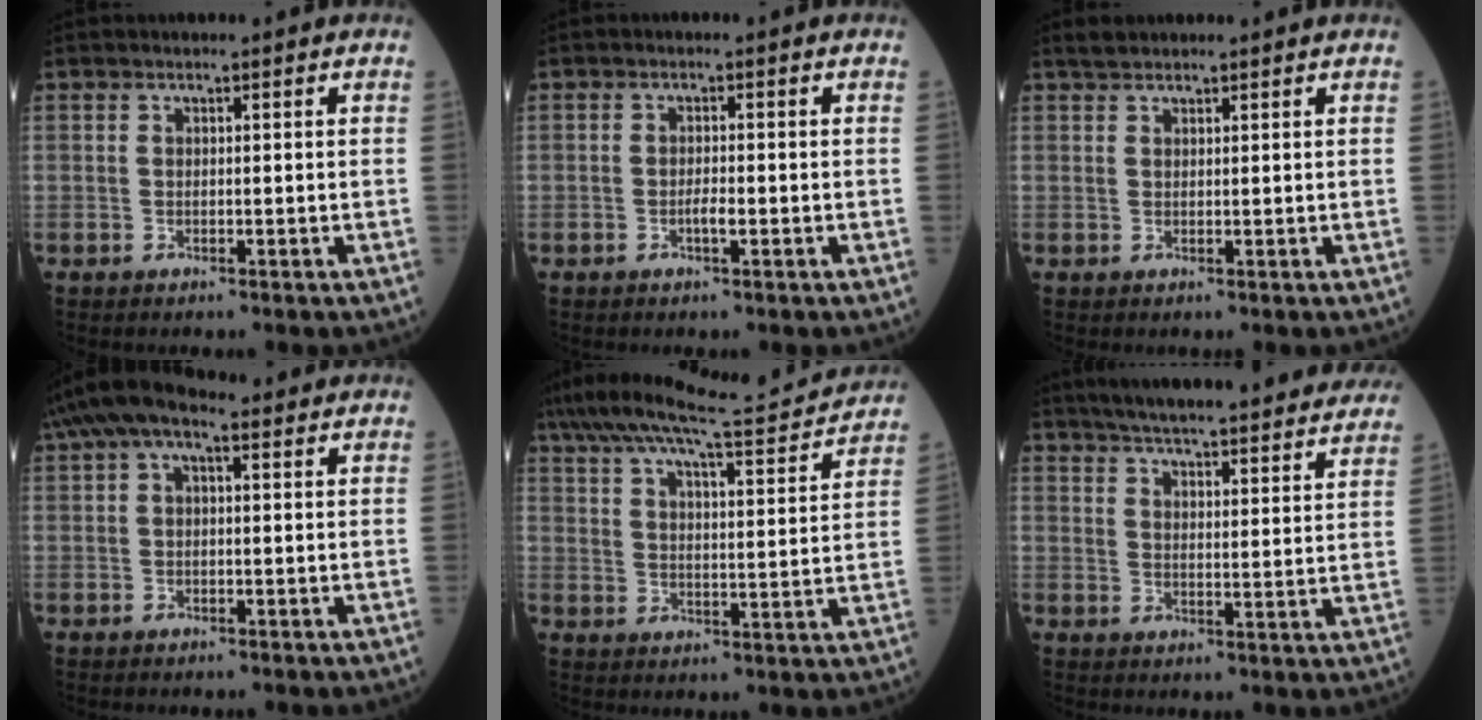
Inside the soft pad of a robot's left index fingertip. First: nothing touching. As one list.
[{"total": 1.5, "force": [-0.6, 0.2, 1.4], "torque": [-0.028, 0.001, -0.010]}, {"total": 1.9, "force": [1.8, 0.4, 0.5], "torque": [-0.013, 0.014, 0.034]}, {"total": 6.9, "force": [3.9, 2.7, 5.1], "torque": [-0.107, 0.047, 0.065]}, {"total": 16.9, "force": [15.8, 0.2, 6.1], "torque": [-0.115, -0.002, 0.230]}, {"total": 26.9, "force": [24.2, 3.4, 11.2], "torque": [-0.172, -0.013, 0.307]}]